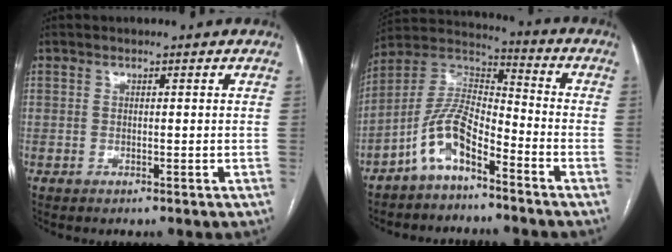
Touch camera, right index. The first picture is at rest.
{"total": 9.6, "force": [-5.9, 3.2, 6.8], "torque": [-0.150, 0.025, -0.118]}